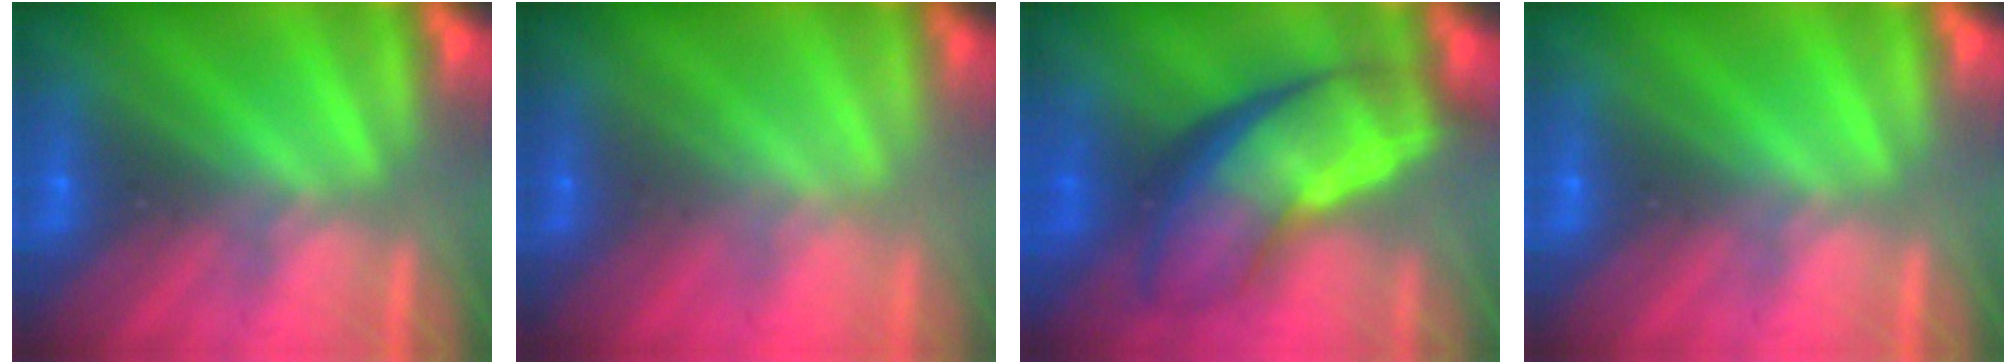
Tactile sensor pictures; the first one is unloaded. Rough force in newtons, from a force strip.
{"total": 1.5}
{"total": 7.9}
{"total": 0.0}